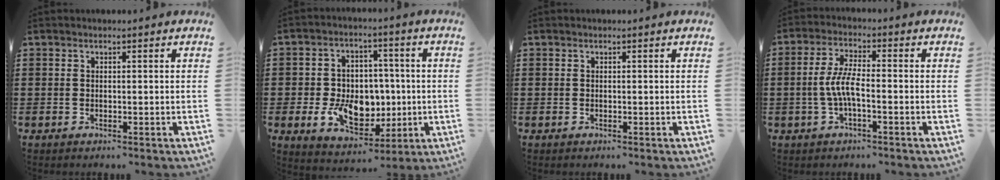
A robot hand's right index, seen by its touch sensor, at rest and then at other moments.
{"total": 10.4, "force": [-1.6, 7.5, 7.0], "torque": [-0.149, 0.015, -0.023]}
{"total": 0.0}
{"total": 5.5, "force": [-1.3, 1.5, 5.1], "torque": [-0.118, -0.005, -0.032]}